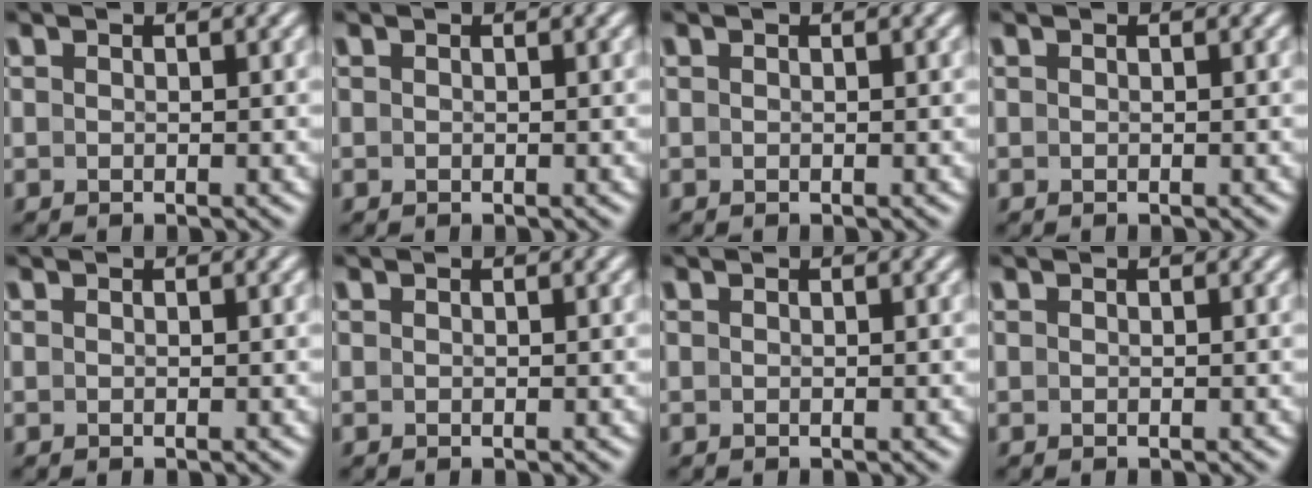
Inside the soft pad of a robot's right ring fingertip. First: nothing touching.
{"total": 0.0}
{"total": 0.0}
{"total": 0.0}
{"total": 0.0}
{"total": 0.0}
{"total": 0.0}
{"total": 0.0}